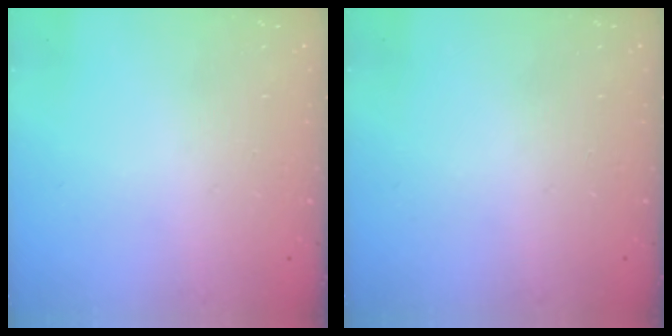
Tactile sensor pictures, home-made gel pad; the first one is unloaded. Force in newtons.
{"total": 0.0}